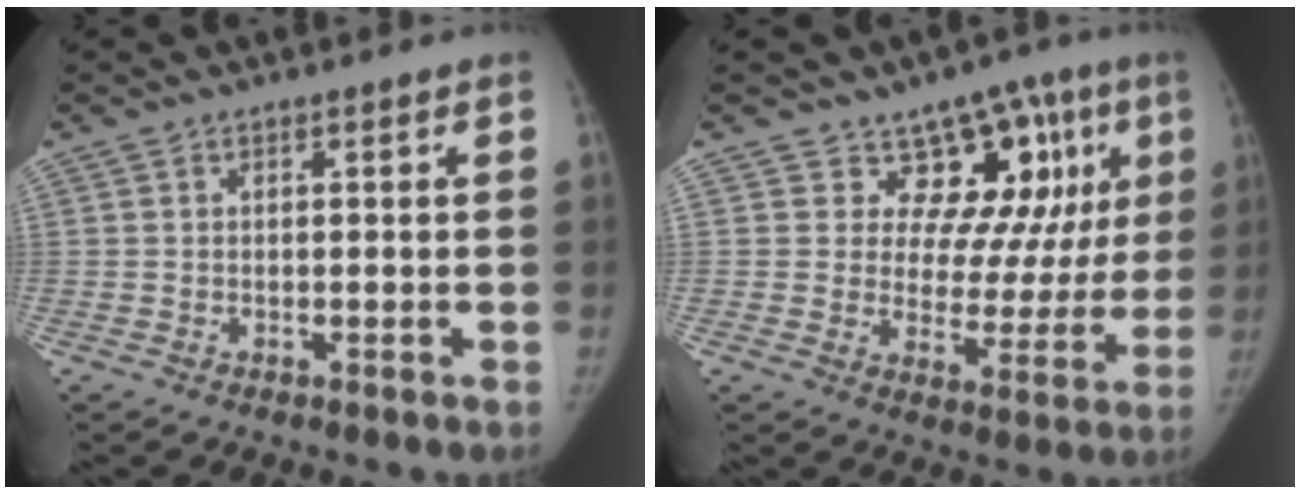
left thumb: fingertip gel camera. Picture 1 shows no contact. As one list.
[{"total": 15.0, "force": [7.8, 10.1, 7.9], "torque": [-0.026, -0.023, 0.104]}]